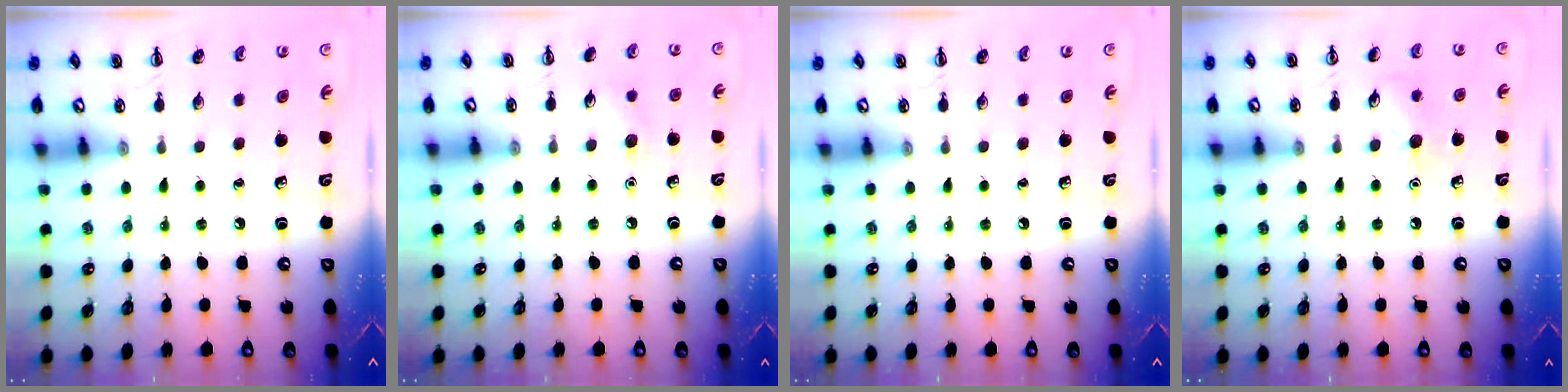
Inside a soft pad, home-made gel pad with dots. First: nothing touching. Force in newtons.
{"total": 4.9, "press": 4.8, "slide": 1.3}
{"total": 0.0}
{"total": 7.0, "press": 6.8, "slide": 1.6}